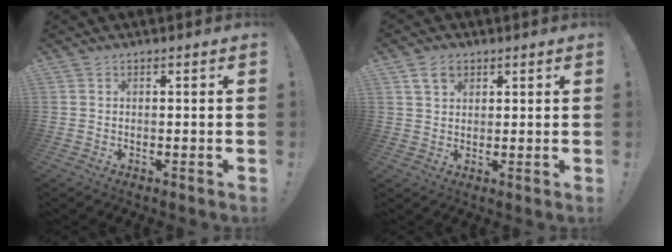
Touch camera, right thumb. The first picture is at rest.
{"total": 4.9, "force": [2.7, 3.3, 2.4], "torque": [-0.033, -0.004, 0.049]}